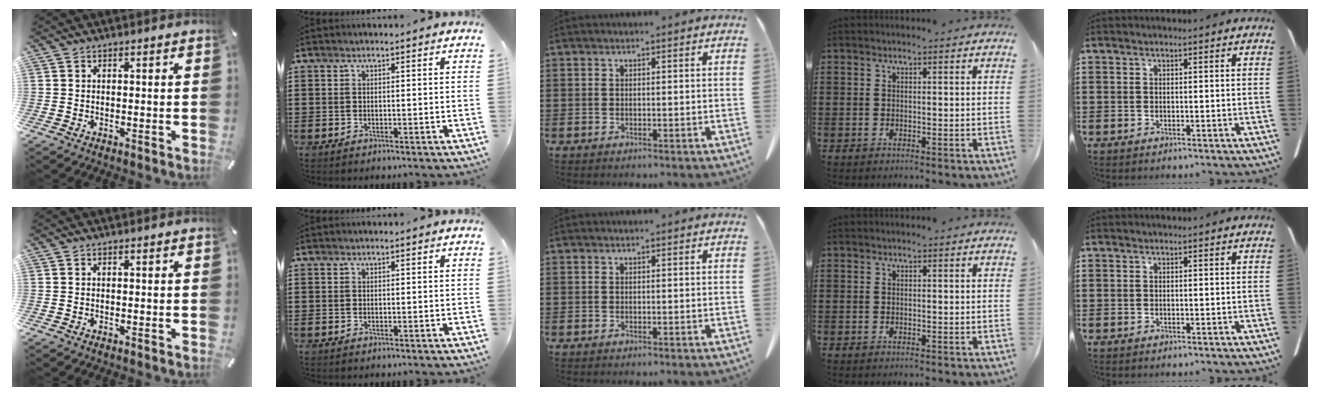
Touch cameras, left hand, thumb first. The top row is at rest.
{}